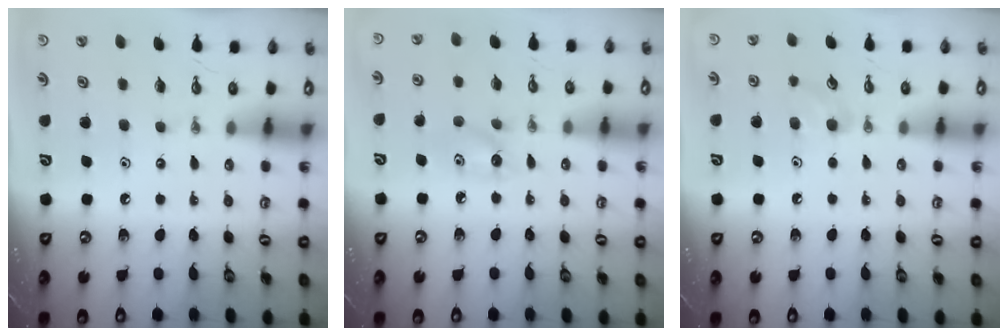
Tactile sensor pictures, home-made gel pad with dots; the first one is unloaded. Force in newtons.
{"total": 5.7, "press": 5.6, "slide": 0.5}
{"total": 5.3, "press": 5.1, "slide": 1.3}